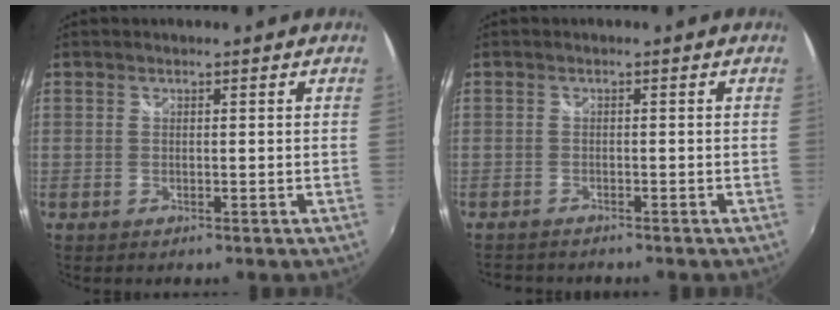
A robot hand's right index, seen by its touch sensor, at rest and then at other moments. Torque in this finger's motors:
{"motor_torque": [-0.96, -0.34, -0.61, -0.12]}